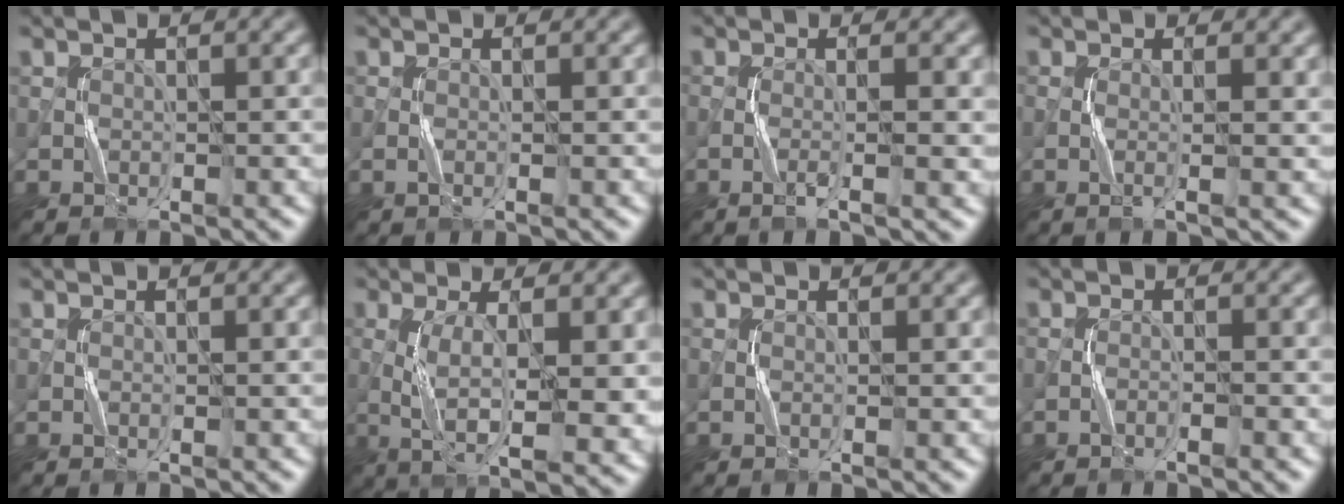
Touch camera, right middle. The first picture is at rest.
{"total": 0.6, "force": [-0.1, 0.1, 0.6], "torque": [-0.017, 0.000, -0.002]}
{"total": 2.9, "force": [-0.3, 0.9, 2.8], "torque": [-0.039, 0.003, -0.013]}
{"total": 2.3, "force": [0.2, 0.8, 2.1], "torque": [-0.027, 0.007, -0.012]}
{"total": 0.0}
{"total": 7.5, "force": [-0.7, 2.0, 7.2], "torque": [-0.137, -0.007, -0.006]}
{"total": 0.5, "force": [0.0, 0.0, 0.5], "torque": [-0.013, -0.001, -0.002]}
{"total": 1.4, "force": [-1.0, 0.2, 1.1], "torque": [-0.021, 0.009, -0.019]}